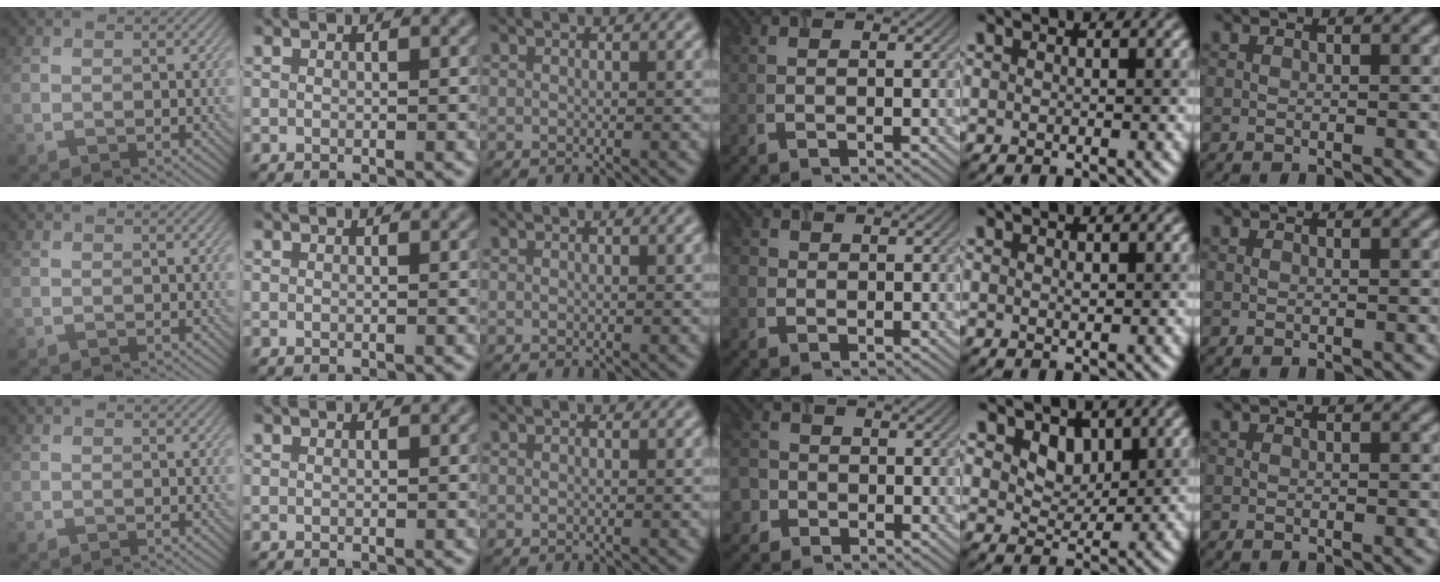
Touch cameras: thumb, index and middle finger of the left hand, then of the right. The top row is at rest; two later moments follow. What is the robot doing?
{"motion": "close", "object": "airpods case & airpods"}